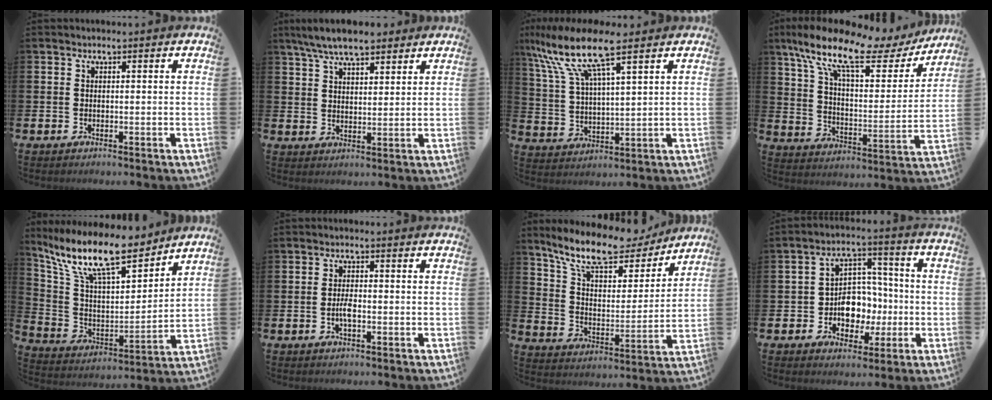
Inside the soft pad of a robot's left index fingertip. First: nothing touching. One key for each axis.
{"total": 6.7, "fx": 6.0, "fy": 1.5, "fz": 2.5, "tx": -0.072, "ty": -0.011, "tz": 0.112}
{"total": 10.4, "fx": 8.1, "fy": 1.8, "fz": 6.4, "tx": -0.158, "ty": -0.026, "tz": 0.140}
{"total": 13.3, "fx": 9.7, "fy": 4.6, "fz": 7.8, "tx": -0.172, "ty": -0.056, "tz": 0.159}
{"total": 13.5, "fx": 11.1, "fy": 3.7, "fz": 6.8, "tx": -0.166, "ty": -0.069, "tz": 0.192}
{"total": 2.3, "fx": -0.6, "fy": 0.8, "fz": 2.1, "tx": -0.038, "ty": 0.001, "tz": -0.012}
{"total": 11.8, "fx": 9.9, "fy": 3.8, "fz": 5.0, "tx": -0.129, "ty": -0.058, "tz": 0.173}
{"total": 7.3, "fx": -1.2, "fy": 6.3, "fz": 3.5, "tx": -0.060, "ty": 0.012, "tz": -0.023}